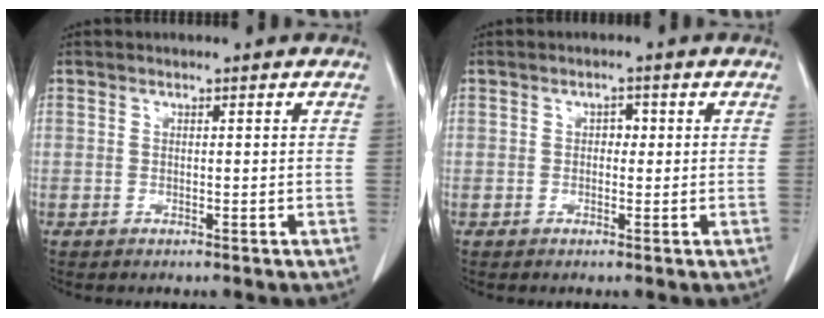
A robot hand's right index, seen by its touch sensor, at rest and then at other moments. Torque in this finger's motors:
{"motor_torque": [0.01, 0.01, 0.00, 0.00]}